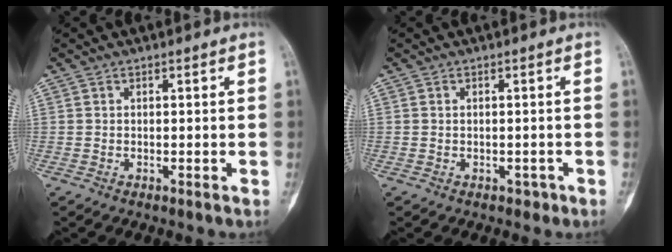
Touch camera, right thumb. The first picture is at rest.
{"total": 1.4, "force": [-0.4, 1.2, 0.6], "torque": [0.002, 0.009, 0.000]}